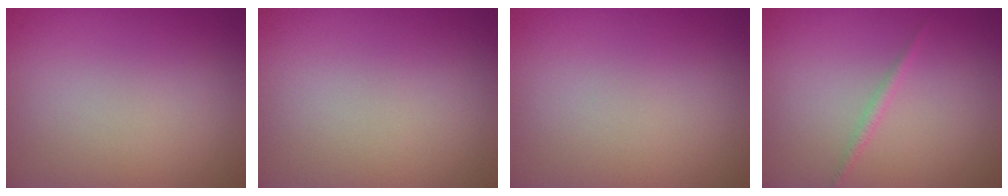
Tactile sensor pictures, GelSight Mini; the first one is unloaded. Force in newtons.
{"total": 0.0}
{"total": 0.0}
{"total": 0.9, "press": 0.9, "slide": 0.1}